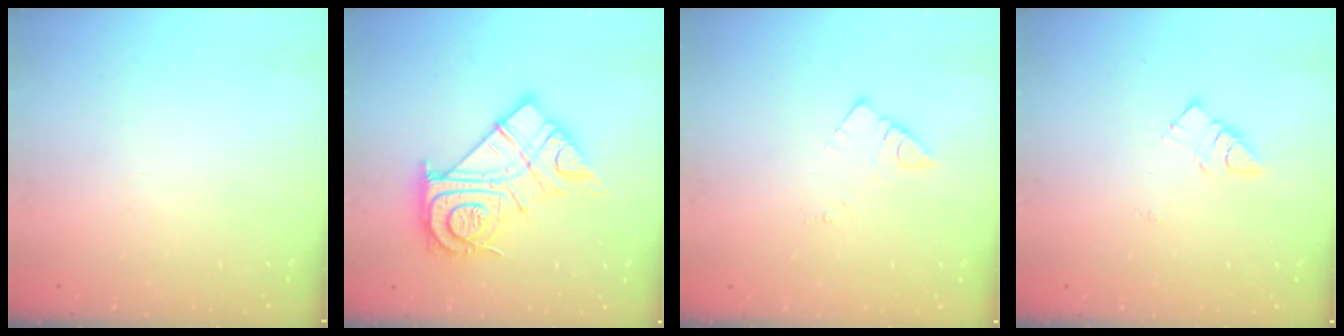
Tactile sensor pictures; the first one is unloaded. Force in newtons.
{"total": 20.9, "press": 20.8, "slide": 1.9}
{"total": 3.5, "press": 3.5, "slide": 0.2}
{"total": 5.0, "press": 5.0, "slide": 0.2}